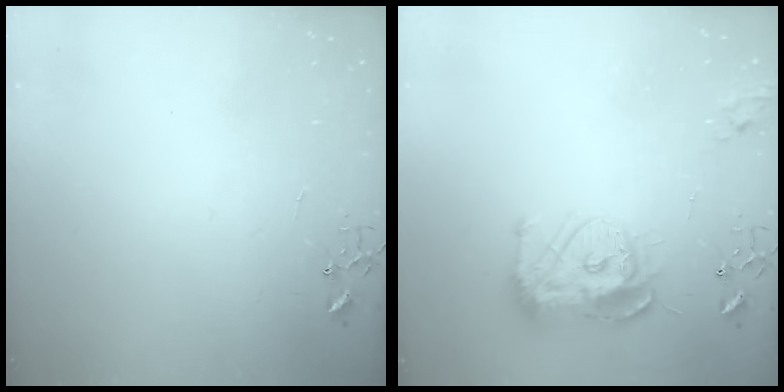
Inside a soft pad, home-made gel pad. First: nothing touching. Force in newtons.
{"total": 13.5, "press": 13.4, "slide": 1.2}